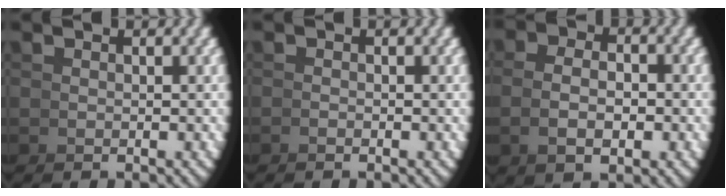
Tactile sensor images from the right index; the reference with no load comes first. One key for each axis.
{"total": 1.2, "fx": -0.5, "fy": -1.1, "fz": -0.3, "tx": 0.010, "ty": 0.005, "tz": -0.012}
{"total": 2.3, "fx": -0.3, "fy": 0.8, "fz": 2.1, "tx": -0.031, "ty": 0.002, "tz": -0.003}